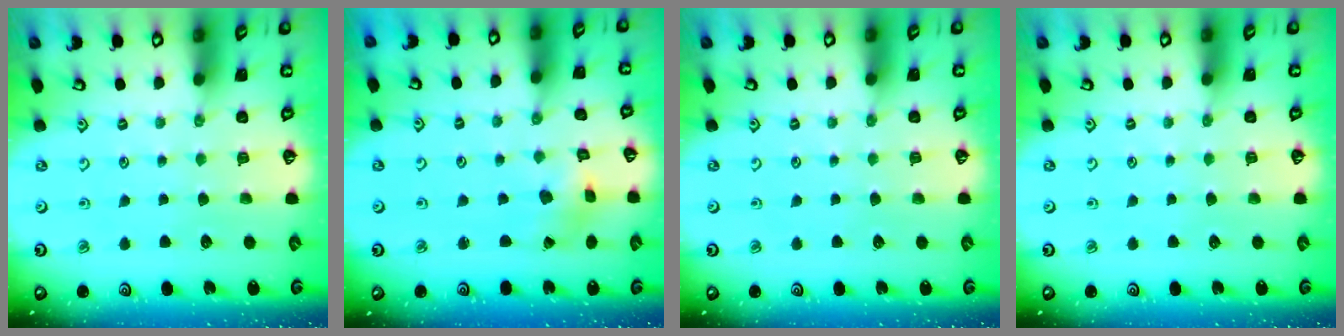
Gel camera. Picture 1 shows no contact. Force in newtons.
{"total": 3.1, "press": 3.0, "slide": 0.8}
{"total": 0.0}
{"total": 0.0}